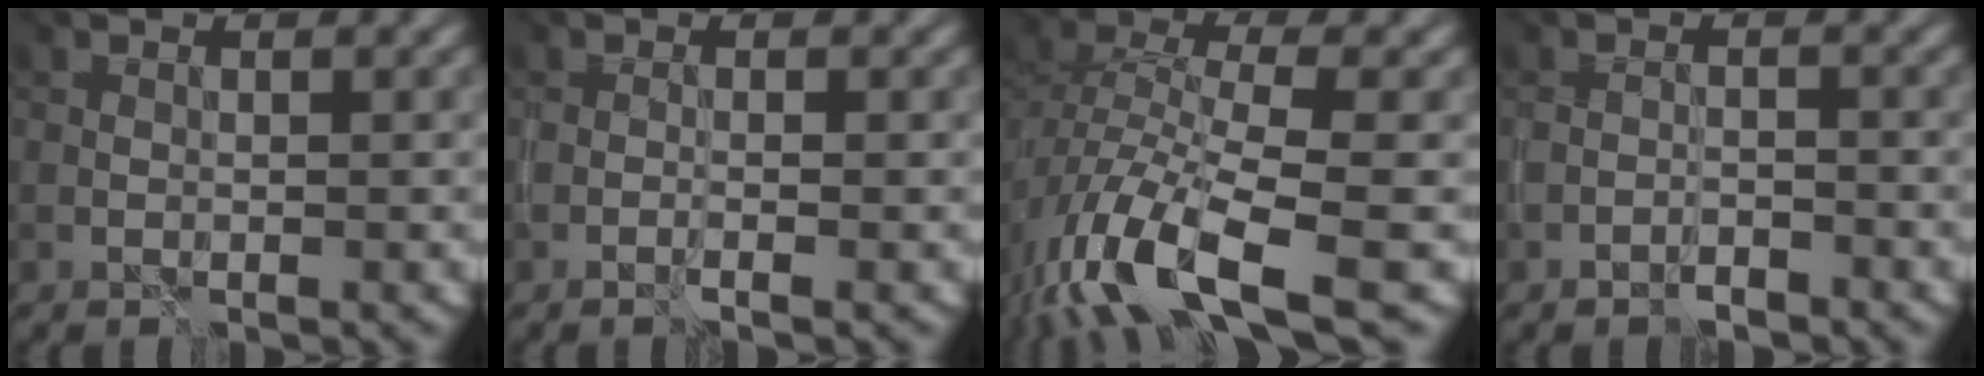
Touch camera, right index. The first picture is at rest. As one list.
[{"total": 0.9, "force": [-0.5, -0.5, 0.4], "torque": [-0.012, -0.004, -0.010]}, {"total": 10.5, "force": [-6.1, 3.3, 7.9], "torque": [-0.159, -0.015, -0.114]}, {"total": 1.5, "force": [-1.5, 0.1, 0.1], "torque": [-0.003, 0.000, -0.028]}]